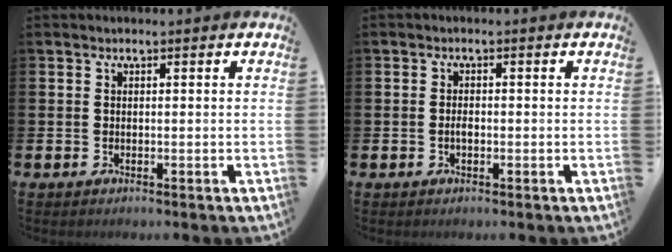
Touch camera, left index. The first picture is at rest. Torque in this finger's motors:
{"motor_torque": [0.54, 0.28, 0.00, 0.01]}